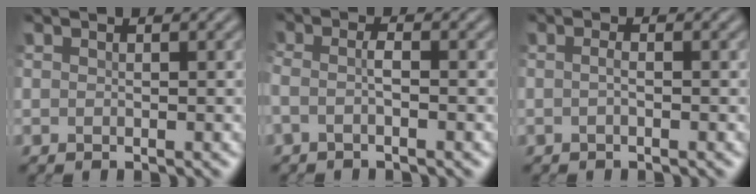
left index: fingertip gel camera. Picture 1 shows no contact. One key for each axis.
{"total": 1.6, "fx": -0.8, "fy": 0.3, "fz": 1.3, "tx": -0.030, "ty": 0.001, "tz": -0.021}
{"total": 0.8, "fx": -0.4, "fy": 0.2, "fz": 0.6, "tx": -0.018, "ty": 0.001, "tz": -0.010}